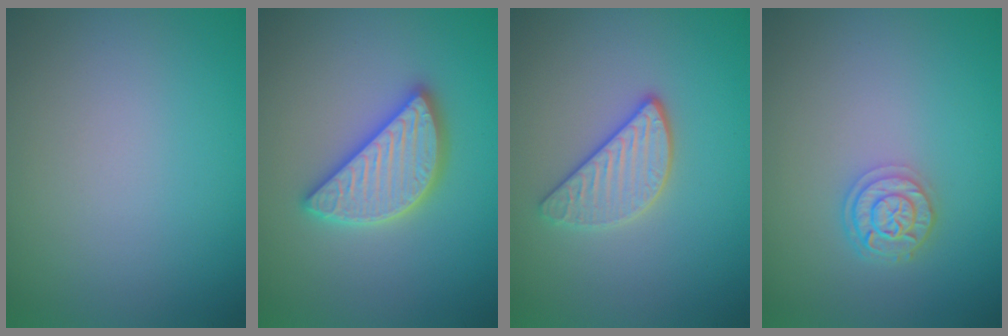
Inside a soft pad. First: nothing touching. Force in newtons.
{"total": 4.7, "press": 4.7, "slide": 0.5}
{"total": 2.9, "press": 2.7, "slide": 1.2}
{"total": 2.8, "press": 2.3, "slide": 1.5}